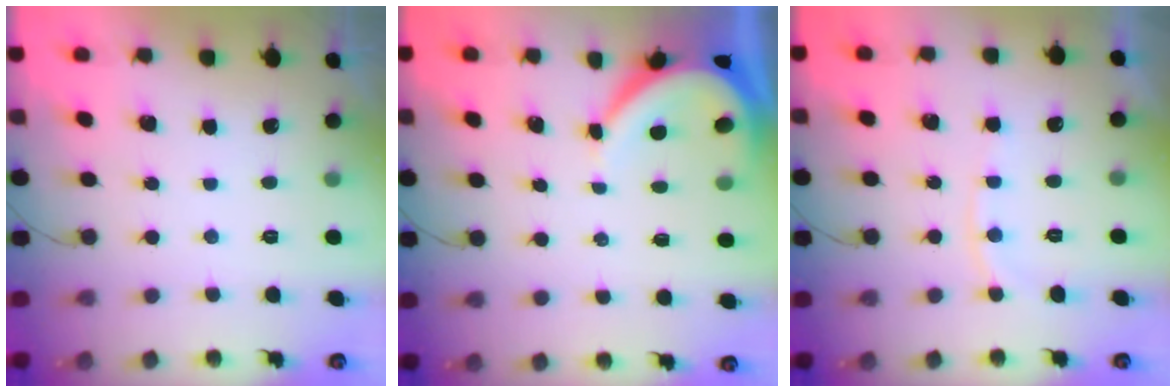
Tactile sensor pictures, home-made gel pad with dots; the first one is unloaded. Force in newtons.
{"total": 5.7, "press": 5.7, "slide": 0.4}
{"total": 7.0, "press": 6.9, "slide": 1.0}